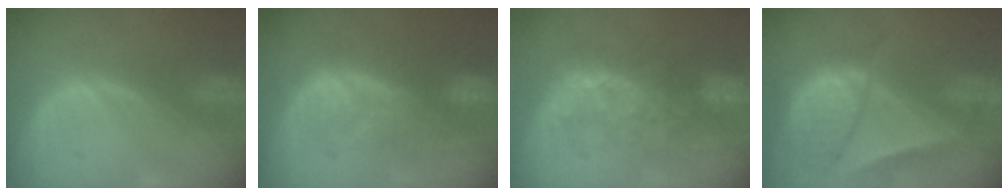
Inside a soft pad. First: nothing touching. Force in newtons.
{"total": 9.9, "press": 9.1, "slide": 3.9}
{"total": 9.3, "press": 8.4, "slide": 4.1}
{"total": 9.5, "press": 8.2, "slide": 4.8}